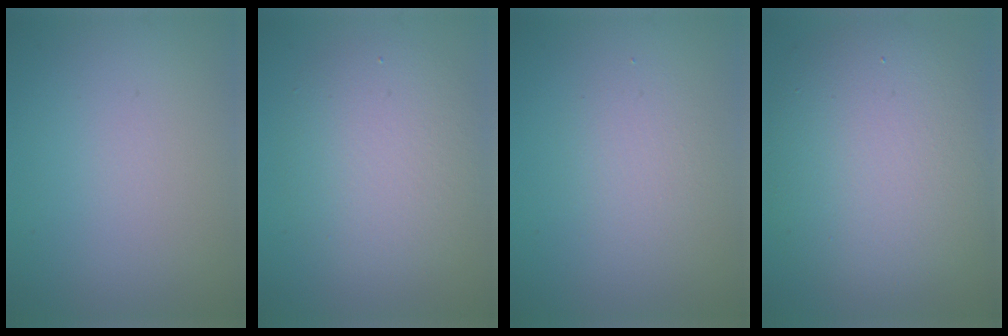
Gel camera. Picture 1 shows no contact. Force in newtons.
{"total": 5.1, "press": 5.1, "slide": 0.2}
{"total": 2.0, "press": 2.0, "slide": 0.1}
{"total": 10.4, "press": 10.3, "slide": 1.1}